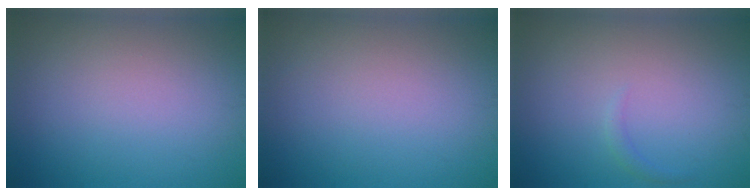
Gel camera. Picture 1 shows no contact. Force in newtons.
{"total": 0.0}
{"total": 0.7, "press": 0.7, "slide": 0.1}